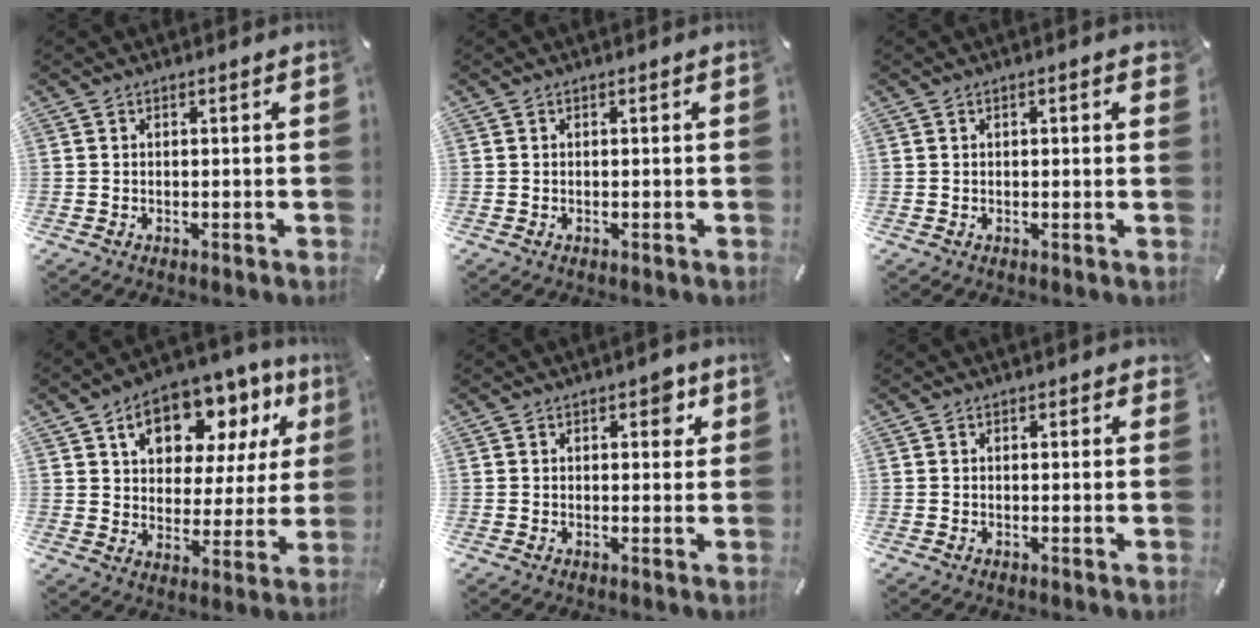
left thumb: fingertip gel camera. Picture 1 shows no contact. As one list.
[{"total": 0.0}, {"total": 1.6, "force": [0.4, 0.5, 1.5], "torque": [-0.020, 0.000, 0.003]}, {"total": 14.5, "force": [7.8, 9.5, 7.7], "torque": [-0.120, -0.039, 0.136]}, {"total": 3.6, "force": [1.5, 2.1, 2.6], "torque": [-0.017, -0.006, 0.015]}, {"total": 0.6, "force": [0.1, 0.4, 0.4], "torque": [0.001, 0.000, 0.000]}]